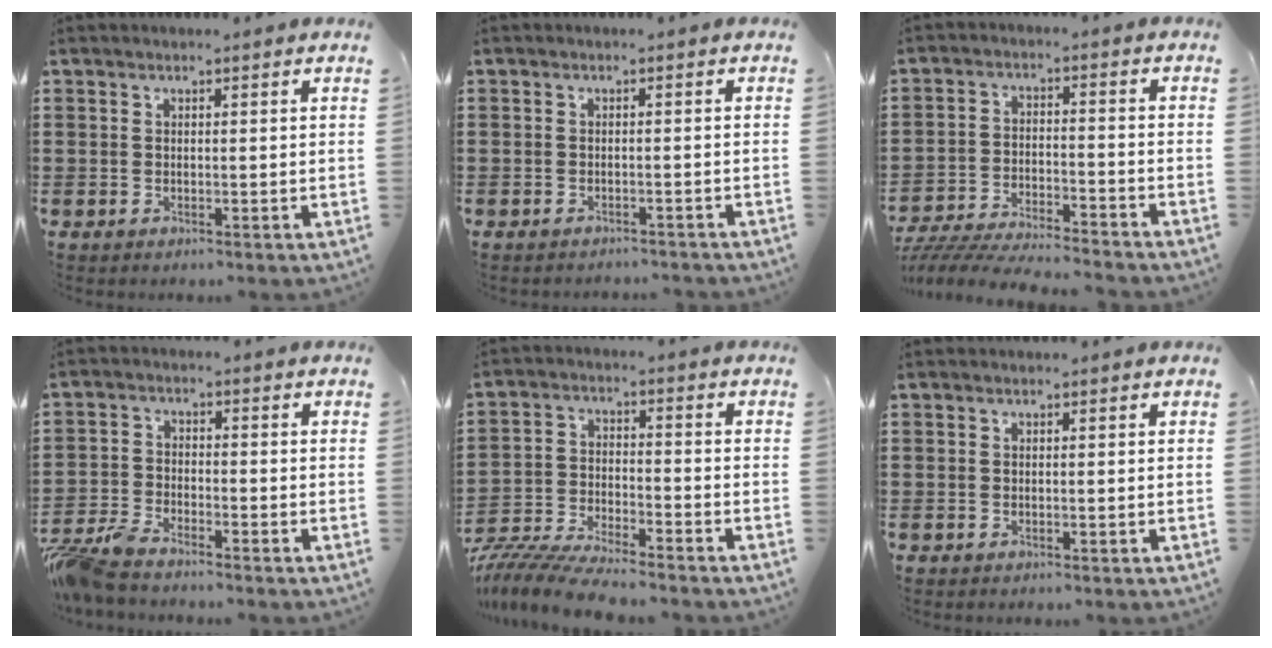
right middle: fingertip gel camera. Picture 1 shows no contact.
{"total": 1.3, "force": [-1.2, 0.2, -0.1], "torque": [-0.001, 0.004, -0.028]}
{"total": 5.7, "force": [-5.6, 0.4, 1.3], "torque": [-0.031, 0.000, -0.112]}
{"total": 5.1, "force": [-4.8, 0.6, 1.7], "torque": [-0.064, -0.012, -0.101]}
{"total": 7.2, "force": [-7.0, 0.2, 1.7], "torque": [-0.040, -0.001, -0.139]}
{"total": 0.0}